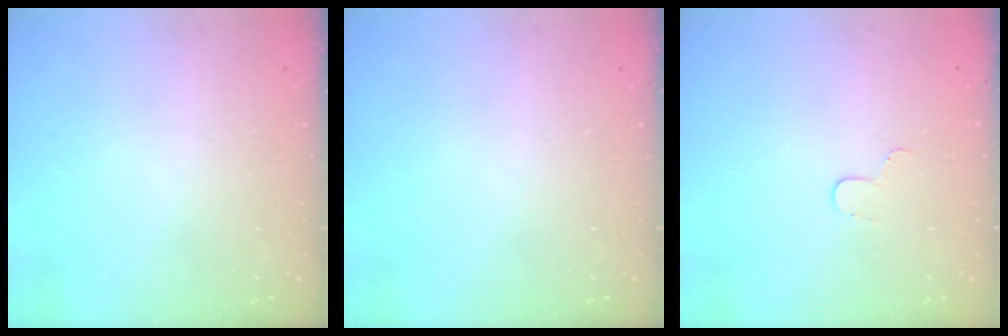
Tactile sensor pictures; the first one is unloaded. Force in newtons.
{"total": 0.0}
{"total": 3.5, "press": 3.5, "slide": 0.4}